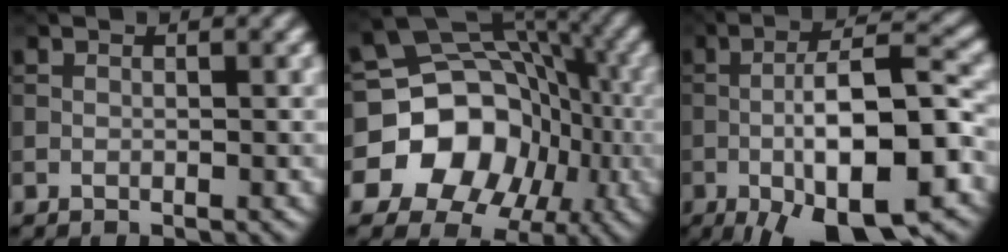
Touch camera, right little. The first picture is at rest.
{"total": 14.7, "force": [-4.5, 12.6, 6.2], "torque": [-0.095, -0.010, -0.104]}
{"total": 12.6, "force": [-4.3, 3.7, 11.2], "torque": [-0.181, 0.000, -0.071]}